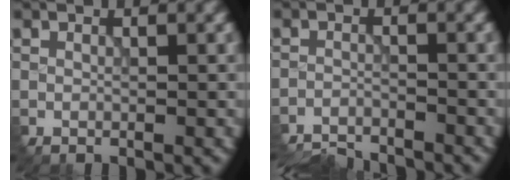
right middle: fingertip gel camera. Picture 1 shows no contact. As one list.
[{"total": 6.5, "force": [-6.5, 0.6, 0.3], "torque": [-0.008, -0.006, -0.097]}]